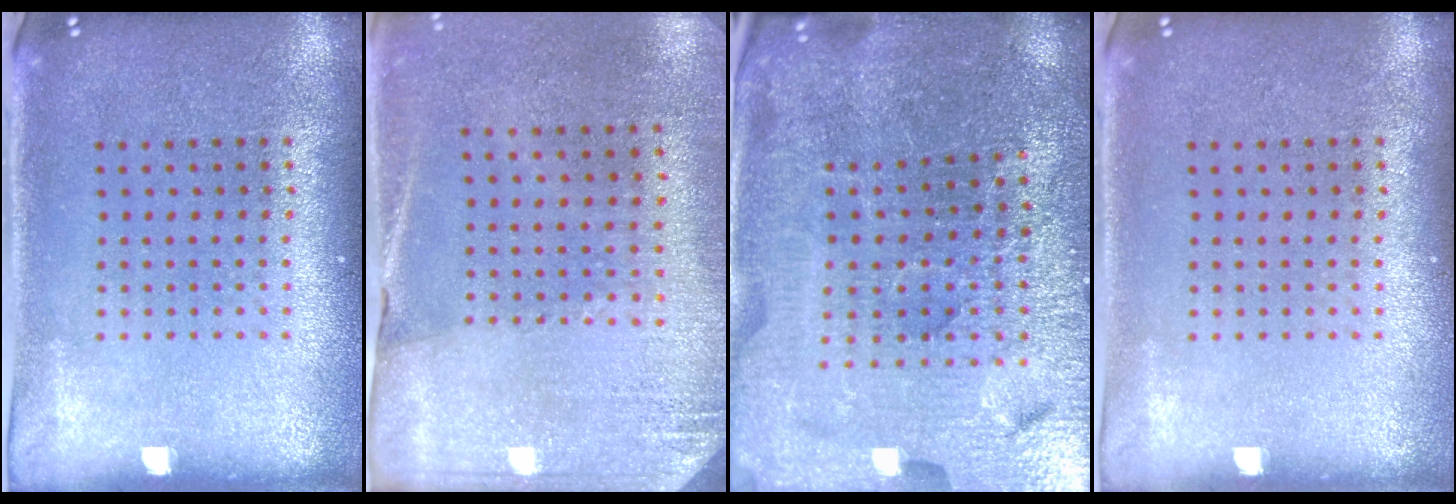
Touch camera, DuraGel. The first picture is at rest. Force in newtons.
{"total": 2.6, "press": 2.3, "slide": 1.1}
{"total": 4.9, "press": 4.7, "slide": 1.4}
{"total": 0.0}